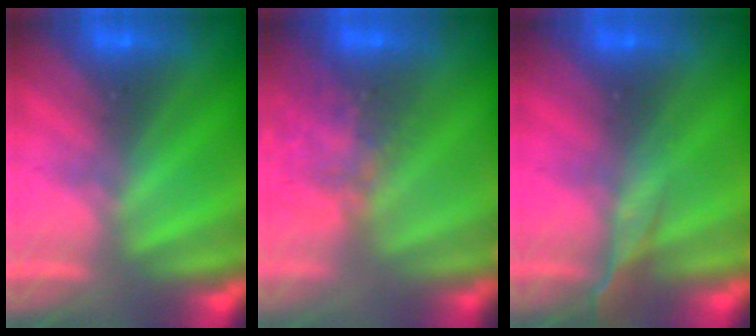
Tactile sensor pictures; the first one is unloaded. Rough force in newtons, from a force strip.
{"total": 7.2}
{"total": 2.6}